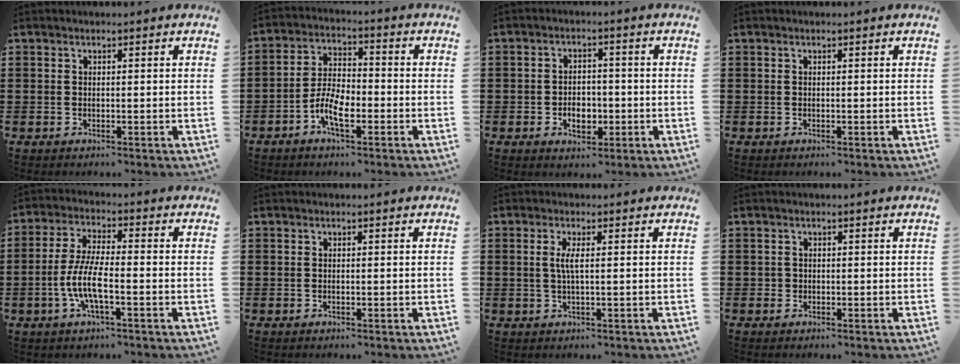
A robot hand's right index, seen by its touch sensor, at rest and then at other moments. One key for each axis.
{"total": 6.3, "fx": -3.0, "fy": 2.6, "fz": 4.9, "tx": -0.116, "ty": 0.000, "tz": -0.063}
{"total": 4.1, "fx": -1.3, "fy": 2.8, "fz": 2.7, "tx": -0.045, "ty": 0.002, "tz": -0.025}
{"total": 0.0}
{"total": 6.9, "fx": -2.5, "fy": 1.6, "fz": 6.3, "tx": -0.147, "ty": -0.013, "tz": -0.054}
{"total": 0.0}
{"total": 2.6, "fx": 0.1, "fy": 0.3, "fz": 2.6, "tx": -0.059, "ty": -0.007, "tz": -0.001}
{"total": 0.7, "fx": -0.1, "fy": 0.7, "fz": 0.1, "tx": -0.004, "ty": 0.005, "tz": -0.002}